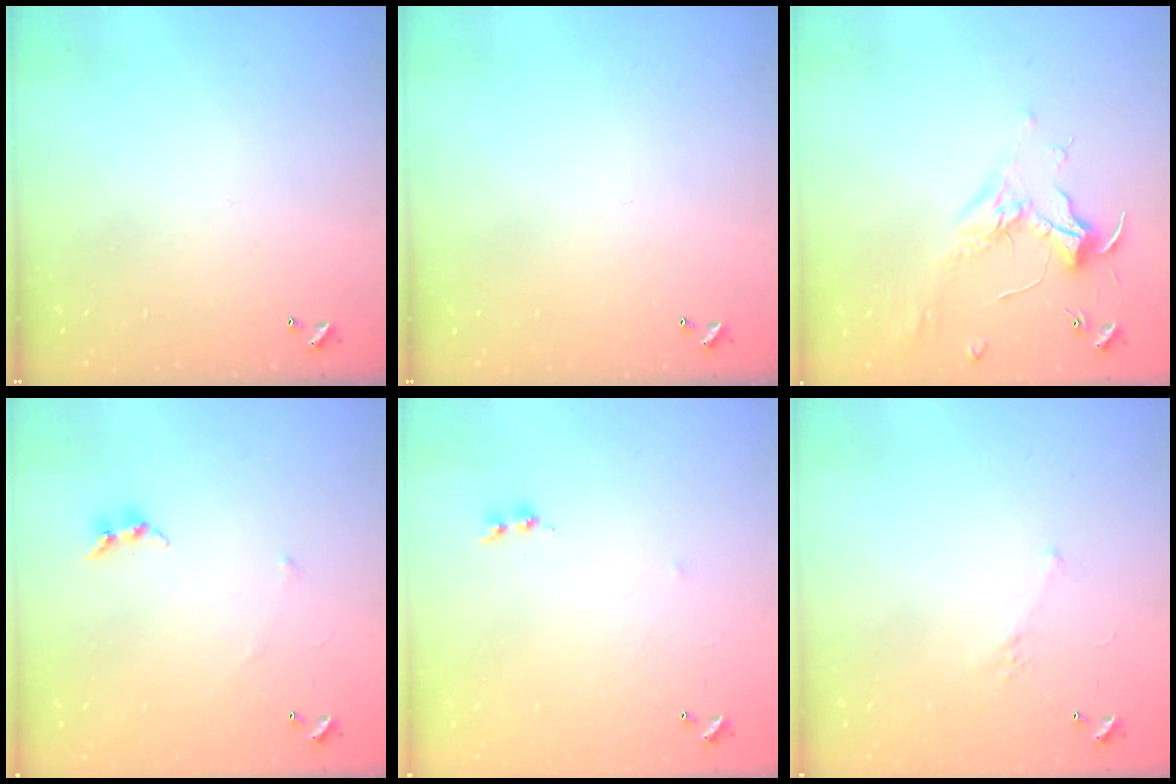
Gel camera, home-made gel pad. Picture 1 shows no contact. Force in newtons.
{"total": 0.0}
{"total": 2.0, "press": 1.8, "slide": 0.7}
{"total": 6.2, "press": 6.2, "slide": 0.4}
{"total": 5.7, "press": 5.7, "slide": 0.7}
{"total": 2.8, "press": 2.6, "slide": 1.1}